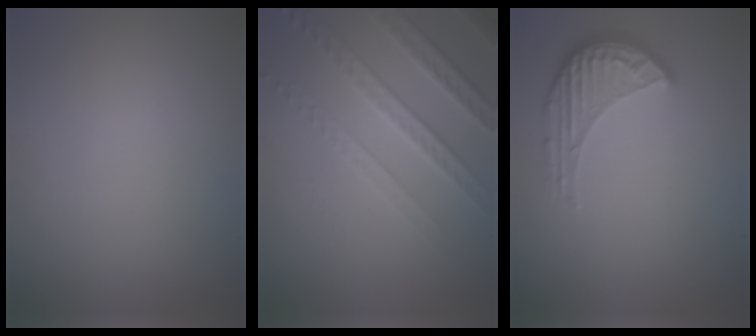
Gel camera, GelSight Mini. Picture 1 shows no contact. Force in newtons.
{"total": 4.4, "press": 3.7, "slide": 2.4}
{"total": 4.1, "press": 3.2, "slide": 2.5}